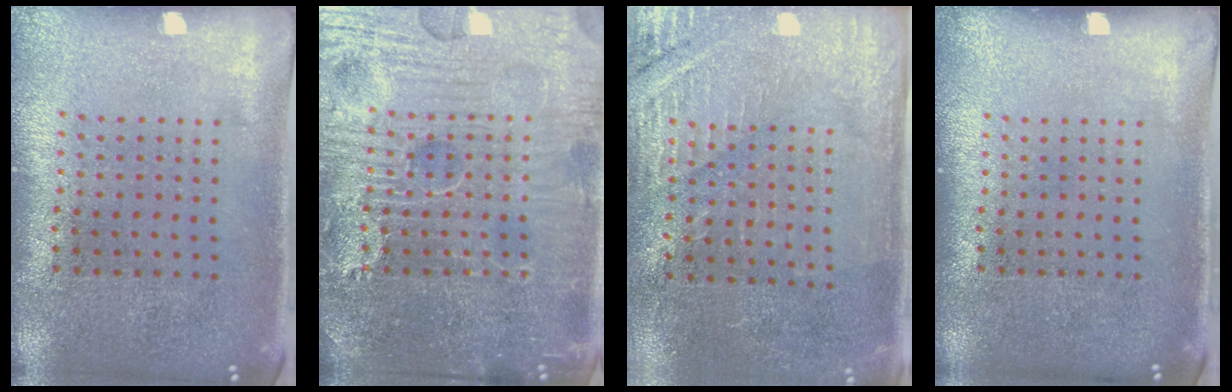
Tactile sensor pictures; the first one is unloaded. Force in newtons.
{"total": 7.9, "press": 7.9, "slide": 0.9}
{"total": 2.8, "press": 2.8, "slide": 0.5}
{"total": 0.0}